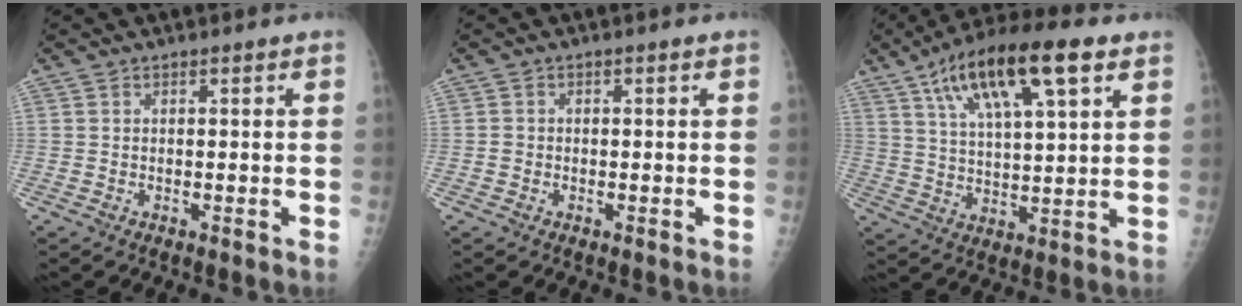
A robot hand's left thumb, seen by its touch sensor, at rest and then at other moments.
{"total": 1.1, "force": [-0.5, 1.0, 0.1], "torque": [0.000, 0.003, -0.008]}
{"total": 17.7, "force": [8.7, 5.7, 14.4], "torque": [-0.232, -0.005, 0.151]}